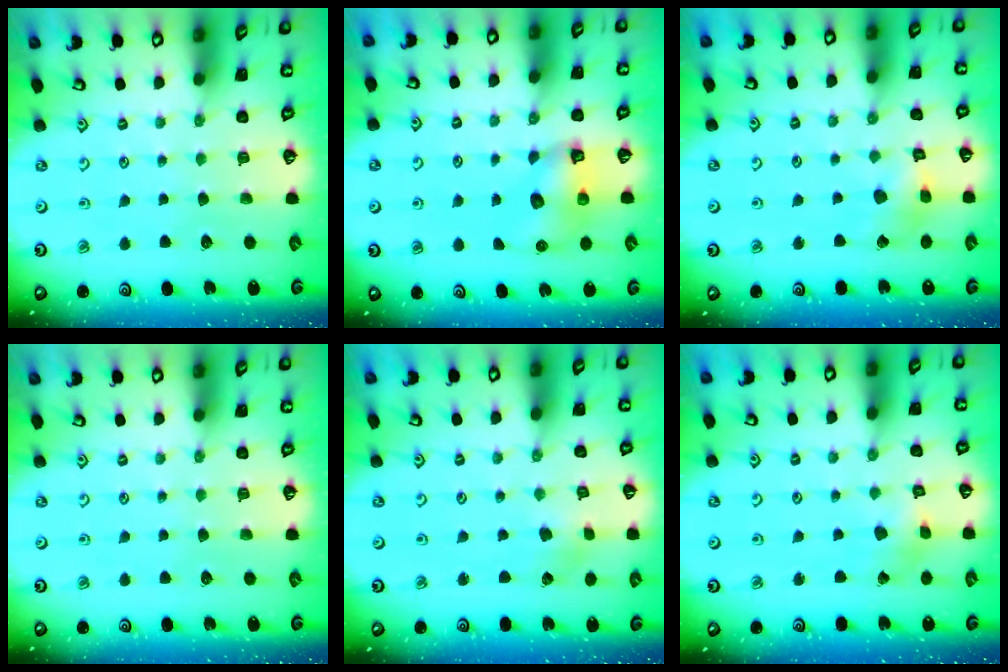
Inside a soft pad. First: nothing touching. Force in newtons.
{"total": 8.0, "press": 7.9, "slide": 0.5}
{"total": 6.6, "press": 6.6, "slide": 0.5}
{"total": 0.0}
{"total": 2.0, "press": 2.0, "slide": 0.4}
{"total": 2.4, "press": 2.4, "slide": 0.5}